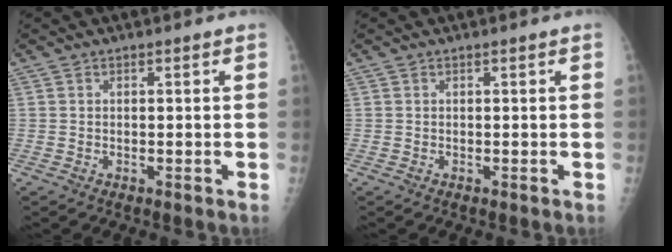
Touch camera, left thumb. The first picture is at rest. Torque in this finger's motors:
{"motor_torque": [0.01, 0.01, 0.02, -0.13, 0.00]}